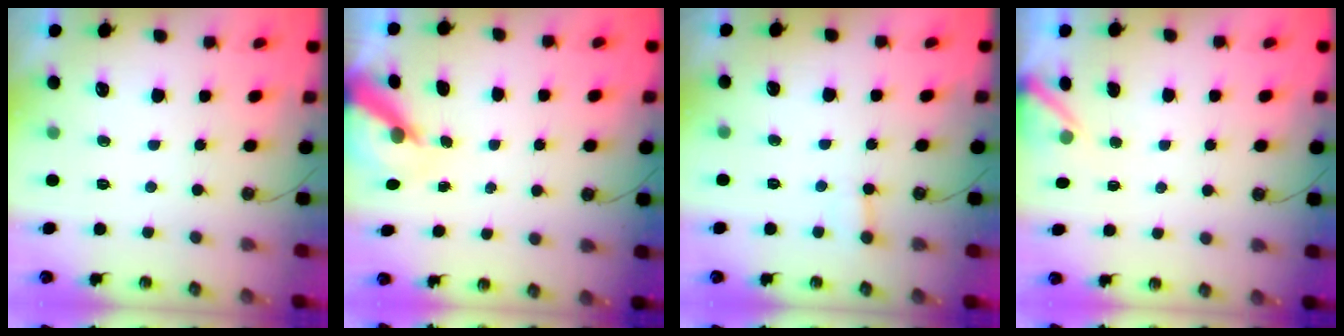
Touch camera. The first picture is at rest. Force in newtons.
{"total": 6.5, "press": 6.5, "slide": 0.5}
{"total": 3.6, "press": 3.5, "slide": 0.8}
{"total": 2.4, "press": 2.4, "slide": 0.3}